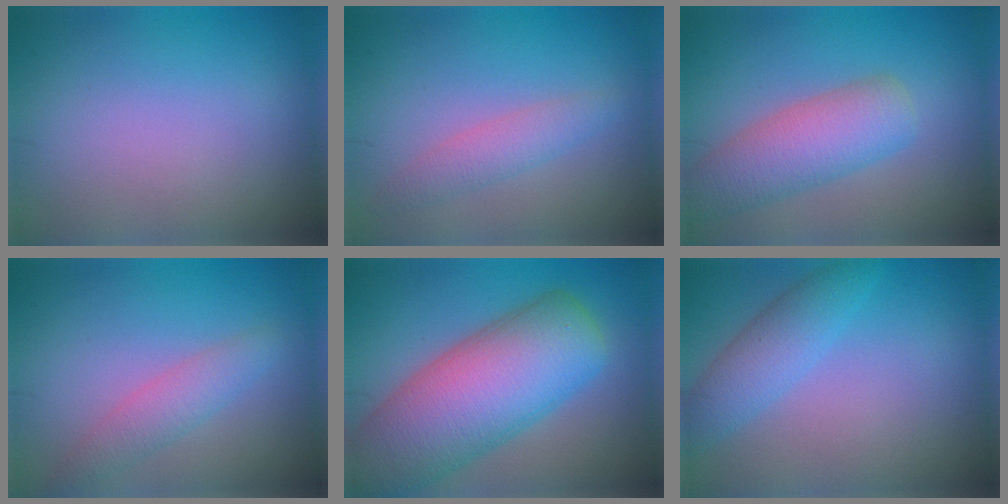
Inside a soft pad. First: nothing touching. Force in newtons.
{"total": 2.1, "press": 2.1, "slide": 0.1}
{"total": 5.3, "press": 5.3, "slide": 0.4}
{"total": 2.3, "press": 2.3, "slide": 0.0}
{"total": 12.3, "press": 12.3, "slide": 0.8}
{"total": 3.3, "press": 3.3, "slide": 0.2}